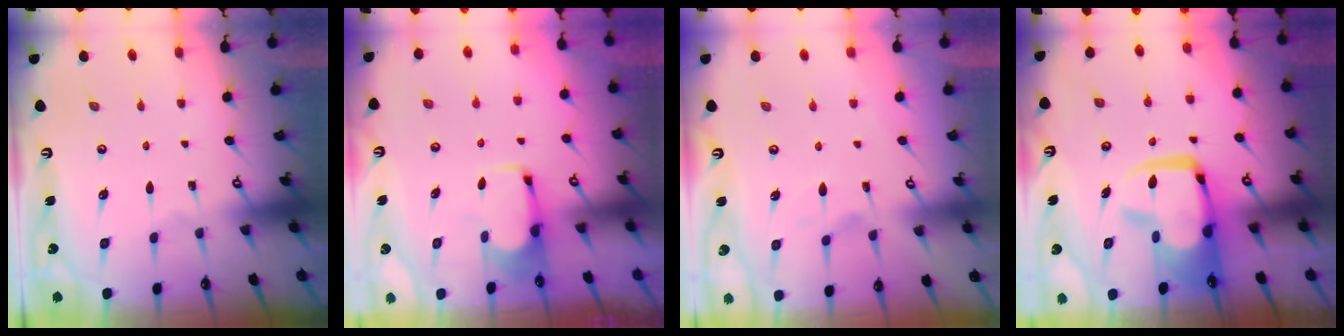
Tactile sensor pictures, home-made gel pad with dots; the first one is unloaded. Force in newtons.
{"total": 1.9, "press": 1.7, "slide": 0.8}
{"total": 1.4, "press": 0.8, "slide": 1.1}
{"total": 13.3, "press": 13.2, "slide": 1.6}